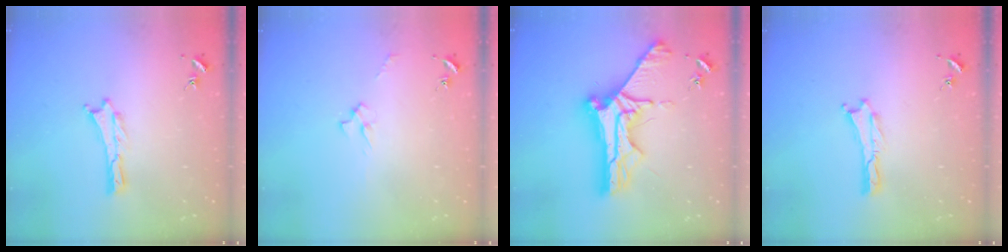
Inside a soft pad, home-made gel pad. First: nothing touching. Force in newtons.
{"total": 2.4, "press": 2.4, "slide": 0.4}
{"total": 11.2, "press": 11.2, "slide": 0.8}
{"total": 0.0}